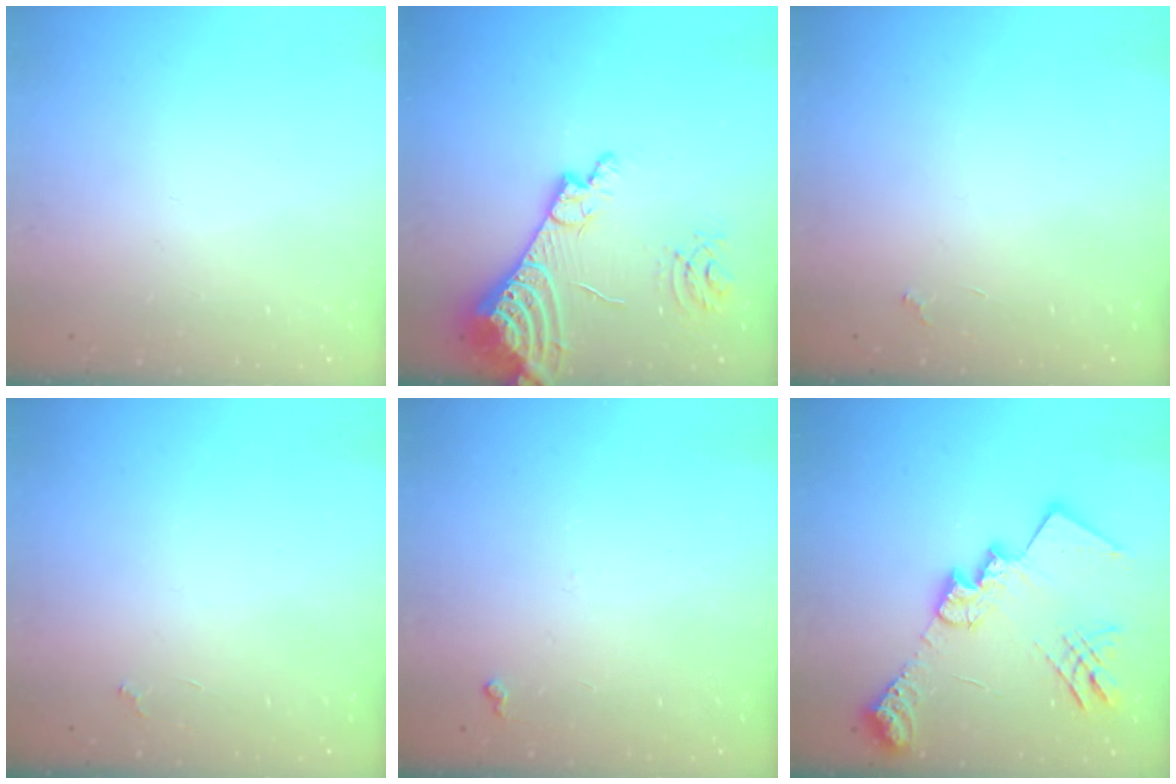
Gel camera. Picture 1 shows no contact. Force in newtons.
{"total": 14.2, "press": 14.1, "slide": 1.9}
{"total": 2.0, "press": 1.9, "slide": 0.4}
{"total": 2.0, "press": 1.9, "slide": 0.4}
{"total": 5.0, "press": 4.9, "slide": 0.8}
{"total": 20.8, "press": 20.7, "slide": 1.9}